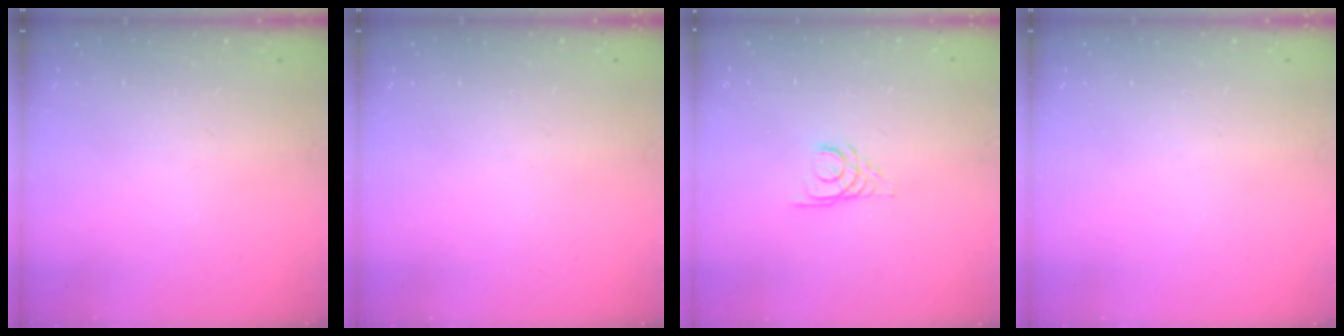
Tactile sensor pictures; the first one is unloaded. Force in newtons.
{"total": 0.0}
{"total": 2.7, "press": 2.7, "slide": 0.3}
{"total": 0.0}